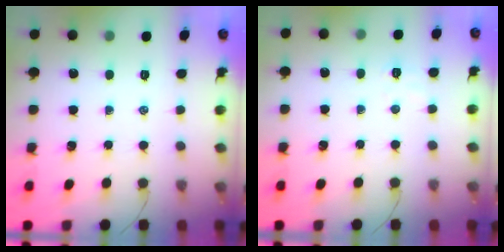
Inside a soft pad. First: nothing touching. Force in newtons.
{"total": 3.9, "press": 3.8, "slide": 1.1}